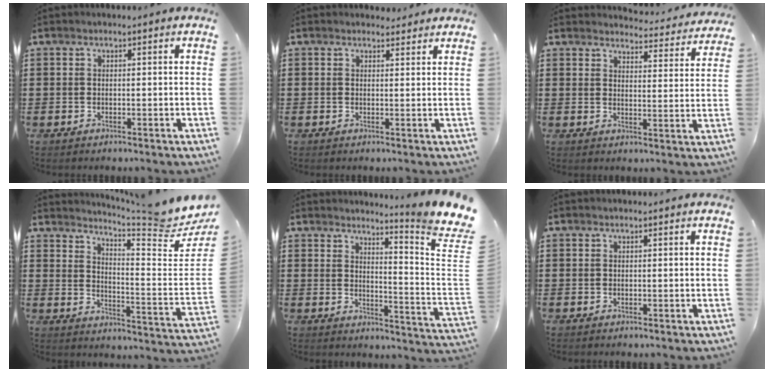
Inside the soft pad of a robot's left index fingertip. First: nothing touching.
{"total": 1.8, "force": [1.5, 1.0, 0.1], "torque": [0.002, 0.003, 0.028]}
{"total": 4.1, "force": [4.1, 0.2, 0.5], "torque": [-0.013, -0.034, 0.067]}
{"total": 7.5, "force": [6.8, -0.3, 3.3], "torque": [-0.070, -0.067, 0.109]}
{"total": 6.2, "force": [5.0, -0.8, 3.5], "torque": [-0.065, -0.050, 0.076]}
{"total": 0.0}